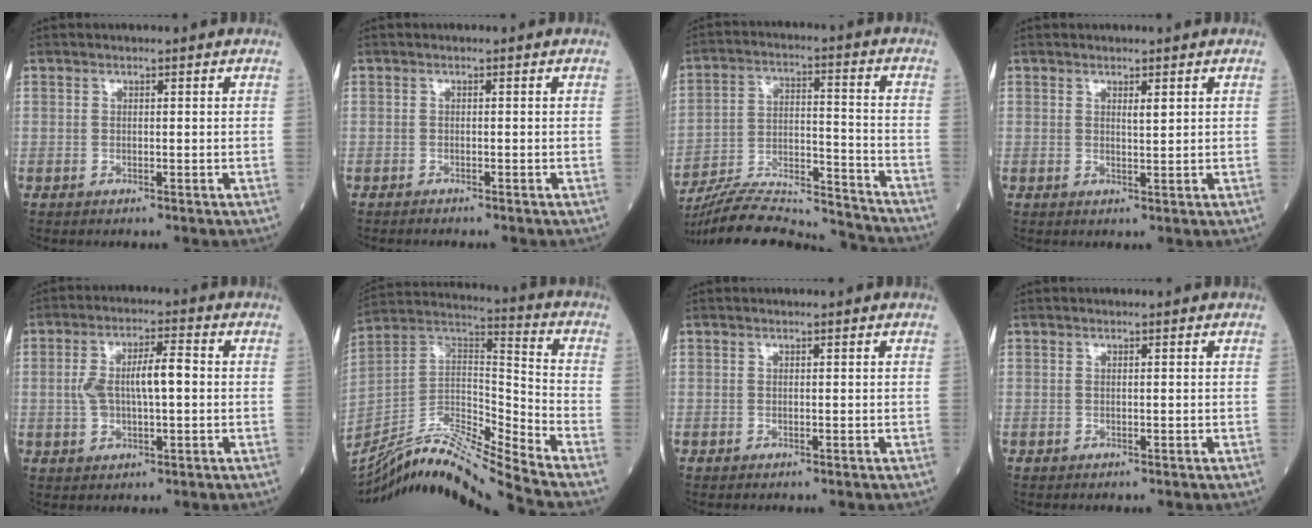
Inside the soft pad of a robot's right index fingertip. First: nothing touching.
{"total": 0.8, "force": [-0.8, 0.0, 0.1], "torque": [-0.006, -0.001, -0.013]}
{"total": 21.0, "force": [-20.1, 1.1, 6.1], "torque": [-0.127, 0.000, -0.319]}
{"total": 1.2, "force": [0.6, 0.1, 1.0], "torque": [-0.019, -0.005, 0.009]}
{"total": 7.8, "force": [0.3, 2.4, 7.4], "torque": [-0.149, 0.019, 0.008]}
{"total": 18.9, "force": [-17.3, -2.0, 7.3], "torque": [-0.139, 0.022, -0.311]}
{"total": 0.0}
{"total": 0.0}